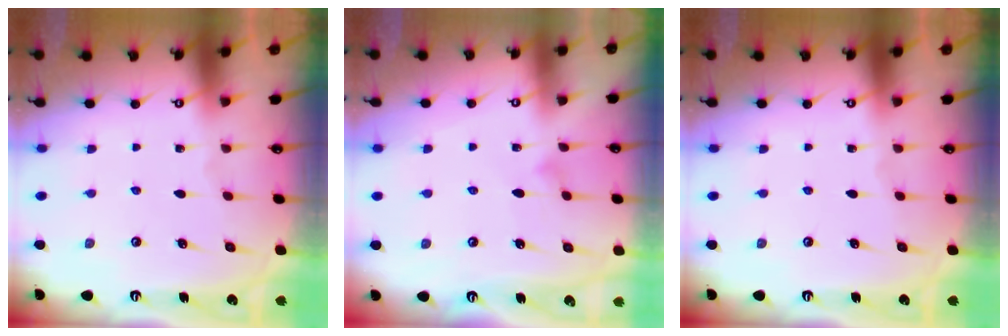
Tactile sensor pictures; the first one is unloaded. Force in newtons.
{"total": 5.0, "press": 5.0, "slide": 0.3}
{"total": 0.0}